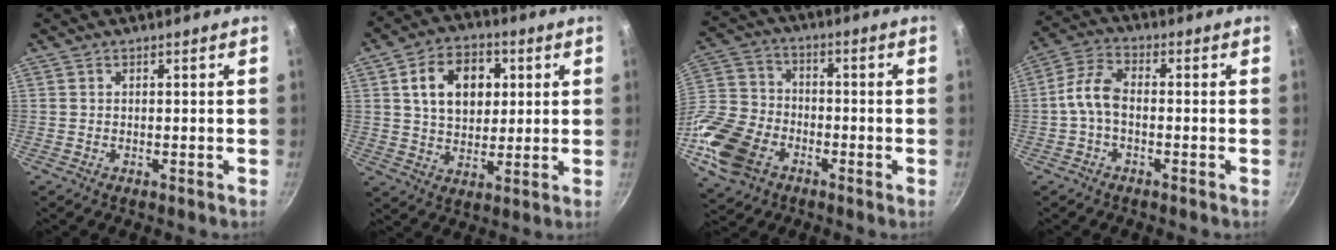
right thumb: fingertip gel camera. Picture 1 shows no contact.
{"total": 13.0, "force": [3.3, 9.2, 8.5], "torque": [-0.104, 0.002, 0.051]}
{"total": 16.8, "force": [-7.0, 11.9, 9.5], "torque": [-0.198, 0.036, -0.150]}
{"total": 6.4, "force": [-1.3, 3.6, 5.1], "torque": [-0.106, 0.031, -0.036]}